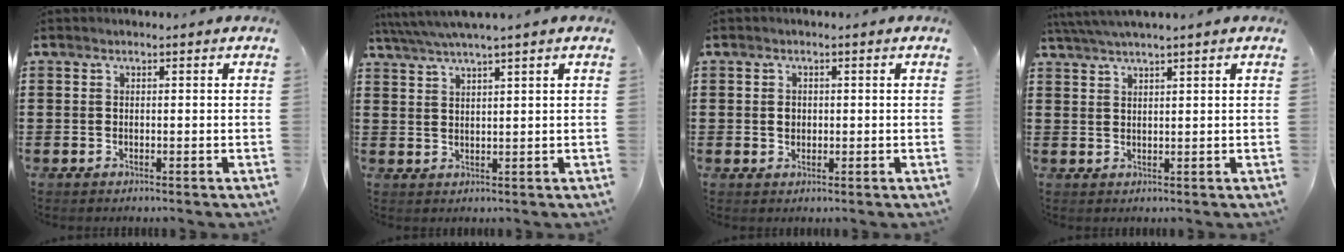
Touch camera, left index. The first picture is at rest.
{"total": 2.9, "force": [2.5, -0.6, 1.5], "torque": [-0.035, -0.003, 0.043]}
{"total": 1.5, "force": [0.2, 1.3, 0.7], "torque": [-0.017, 0.007, 0.003]}
{"total": 2.7, "force": [2.4, -0.4, 1.1], "torque": [-0.027, 0.000, 0.044]}